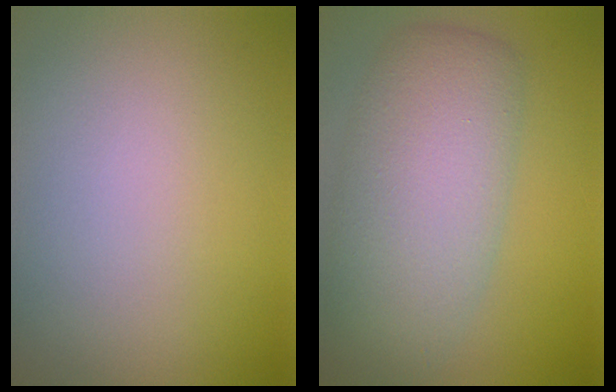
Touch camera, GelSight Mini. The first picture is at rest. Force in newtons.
{"total": 7.6, "press": 7.6, "slide": 0.3}